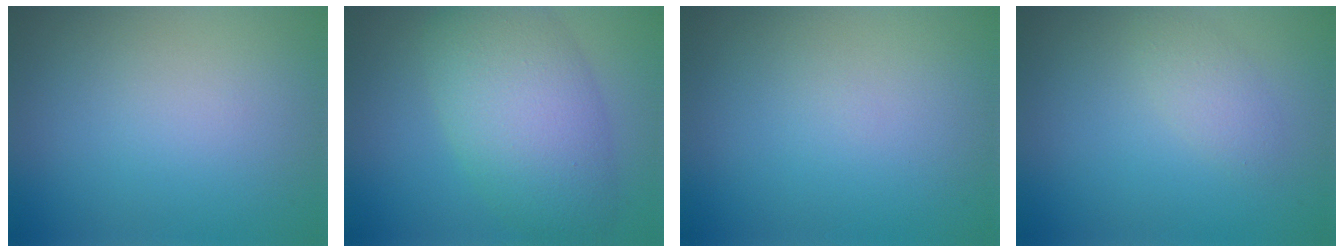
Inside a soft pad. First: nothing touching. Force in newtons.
{"total": 7.9, "press": 7.9, "slide": 0.4}
{"total": 0.0}
{"total": 1.6, "press": 1.6, "slide": 0.2}